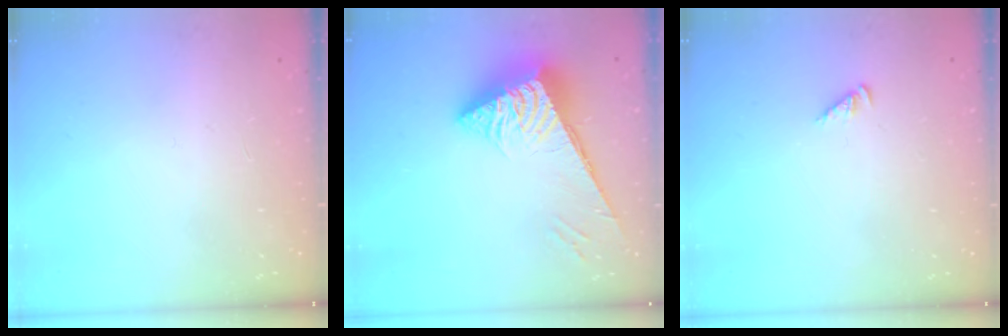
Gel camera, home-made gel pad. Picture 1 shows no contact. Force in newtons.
{"total": 8.2, "press": 8.1, "slide": 1.1}
{"total": 2.4, "press": 2.4, "slide": 0.5}